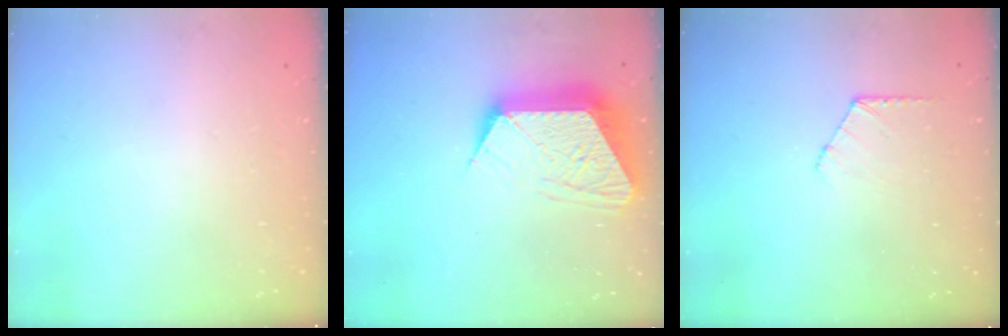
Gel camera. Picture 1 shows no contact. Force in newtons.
{"total": 16.4, "press": 16.3, "slide": 1.1}
{"total": 6.7, "press": 6.7, "slide": 0.6}